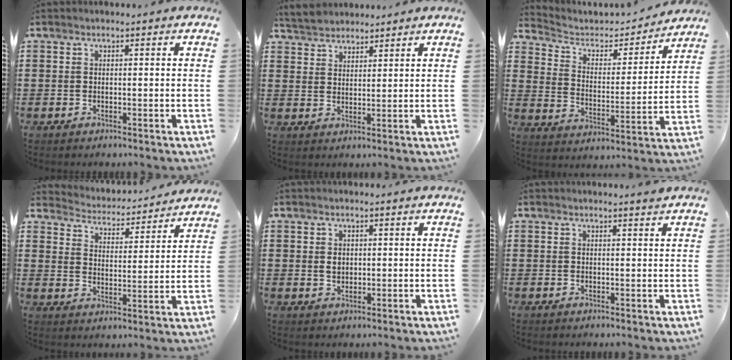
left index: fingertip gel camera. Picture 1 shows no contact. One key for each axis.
{"total": 3.8, "fx": 3.7, "fy": 1.0, "fz": 0.1, "tx": -0.017, "ty": -0.004, "tz": 0.069}
{"total": 3.6, "fx": 3.0, "fy": 1.8, "fz": 0.8, "tx": -0.038, "ty": -0.019, "tz": 0.042}
{"total": 3.8, "fx": 3.8, "fy": 0.1, "fz": -0.4, "tx": -0.018, "ty": -0.036, "tz": 0.059}
{"total": 1.6, "fx": 0.4, "fy": 1.2, "fz": 1.0, "tx": -0.023, "ty": 0.006, "tz": 0.007}
{"total": 1.1, "fx": 1.0, "fy": -0.2, "fz": 0.4, "tx": -0.008, "ty": -0.003, "tz": 0.019}